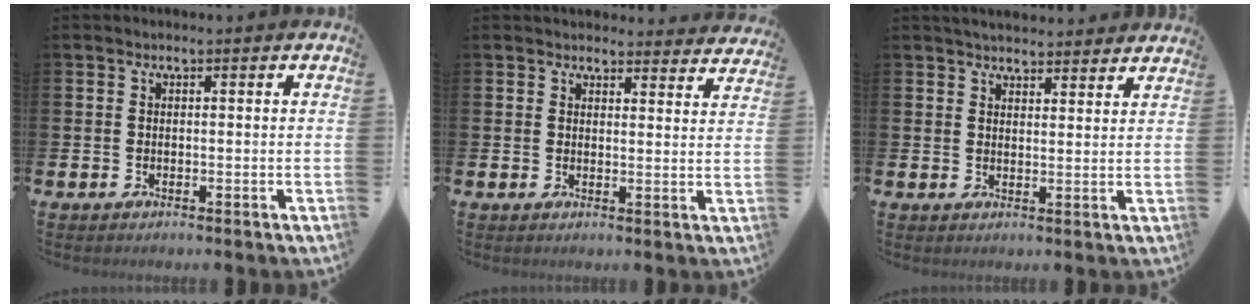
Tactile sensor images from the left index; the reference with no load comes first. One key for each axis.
{"total": 3.2, "fx": 3.2, "fy": 0.7, "fz": -0.1, "tx": 0.007, "ty": -0.022, "tz": 0.056}
{"total": 3.8, "fx": 3.8, "fy": 0.5, "fz": 0.3, "tx": -0.008, "ty": -0.020, "tz": 0.069}